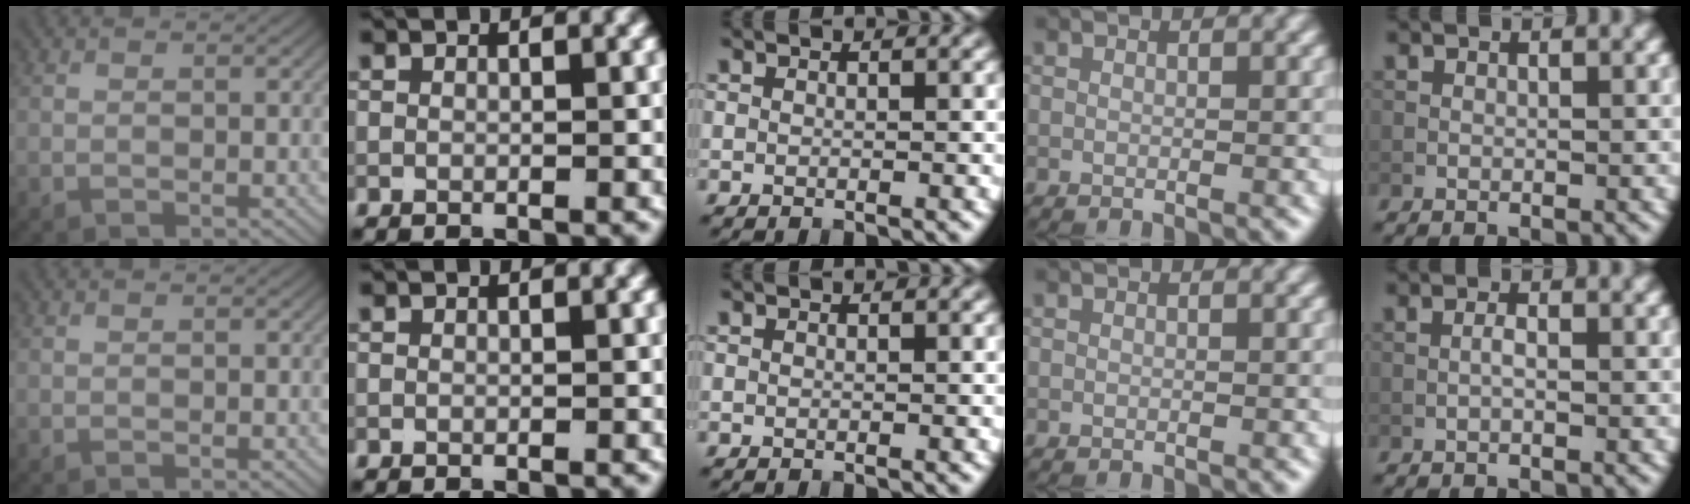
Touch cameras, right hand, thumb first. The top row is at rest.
{"little": {"total": 0.8, "force": [-0.3, 0.1, 0.7], "torque": [-0.016, 0.000, -0.007]}}